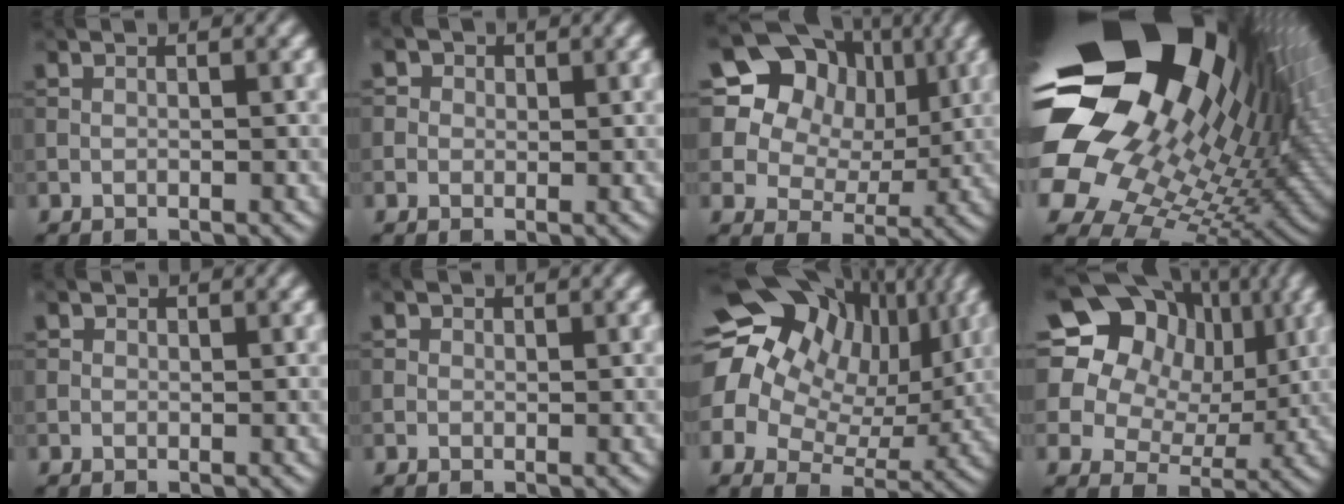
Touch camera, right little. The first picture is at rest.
{"total": 0.6, "force": [-0.2, 0.2, -0.5], "torque": [0.019, -0.006, -0.019]}
{"total": 17.0, "force": [8.1, 12.8, 7.6], "torque": [-0.182, 0.043, 0.142]}
{"total": 19.1, "force": [7.3, 11.1, 13.6], "torque": [-0.262, 0.011, 0.135]}
{"total": 1.9, "force": [-1.0, -1.2, -1.2], "torque": [0.030, -0.011, -0.020]}
{"total": 1.6, "force": [-0.8, -0.9, -1.0], "torque": [0.027, -0.010, -0.021]}
{"total": 15.1, "force": [6.0, 11.1, 8.3], "torque": [-0.185, 0.040, 0.102]}
{"total": 18.7, "force": [8.4, 14.4, 8.4], "torque": [-0.182, 0.045, 0.129]}